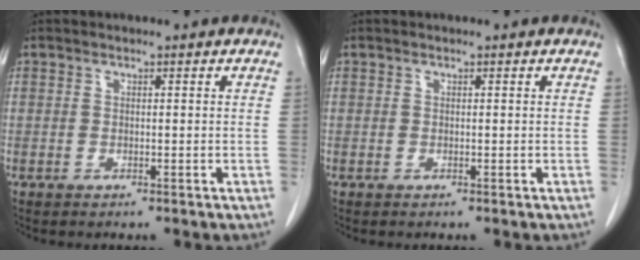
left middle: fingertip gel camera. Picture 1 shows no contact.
{"total": 0.0}